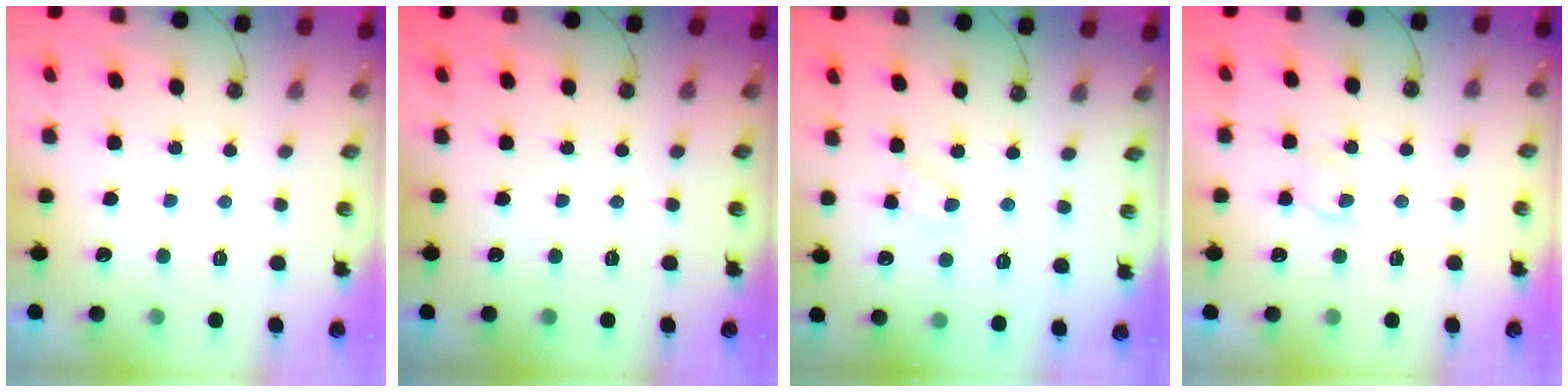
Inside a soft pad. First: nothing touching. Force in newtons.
{"total": 0.0}
{"total": 3.0, "press": 3.0, "slide": 0.2}
{"total": 2.1, "press": 2.1, "slide": 0.4}